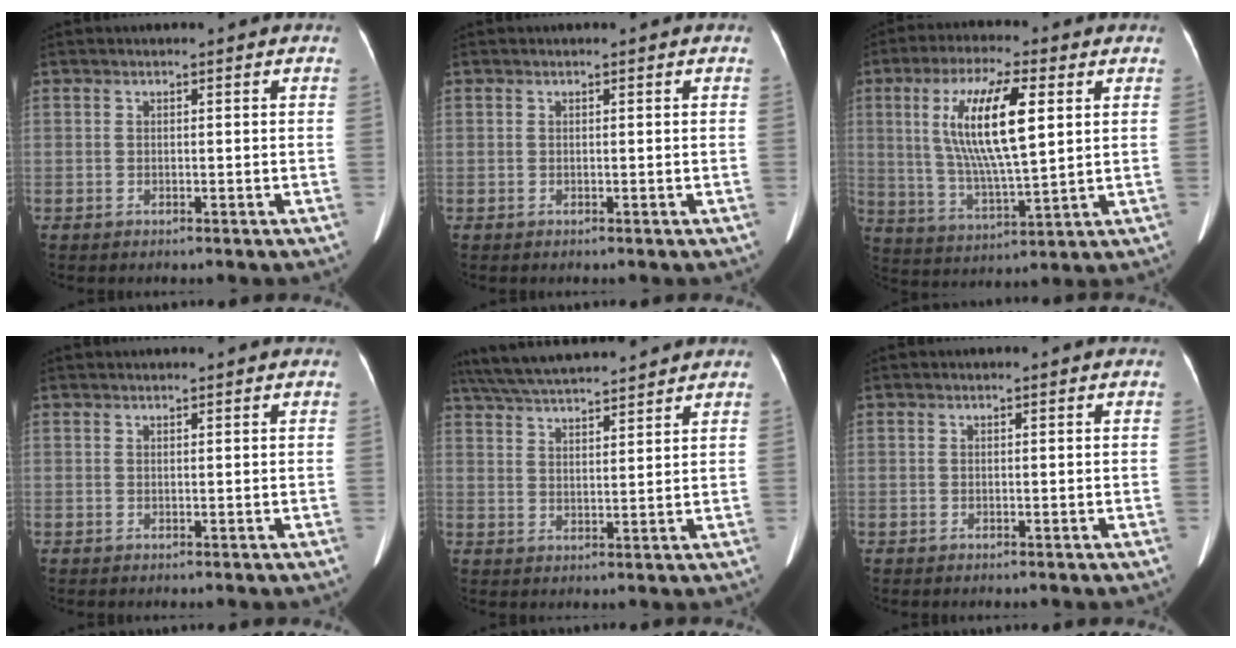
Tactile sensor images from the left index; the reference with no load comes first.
{"total": 0.0}
{"total": 13.2, "force": [3.3, 2.2, 12.6], "torque": [-0.247, -0.002, 0.065]}
{"total": 2.4, "force": [2.2, 0.0, 0.9], "torque": [-0.011, 0.014, 0.027]}
{"total": 13.9, "force": [12.7, 1.0, 5.6], "torque": [-0.106, 0.027, 0.204]}
{"total": 0.0}